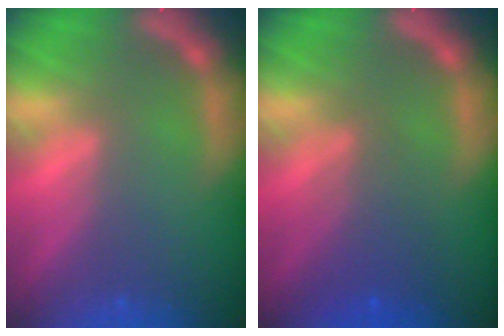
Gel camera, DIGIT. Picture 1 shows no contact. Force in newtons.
{"total": 3.6}